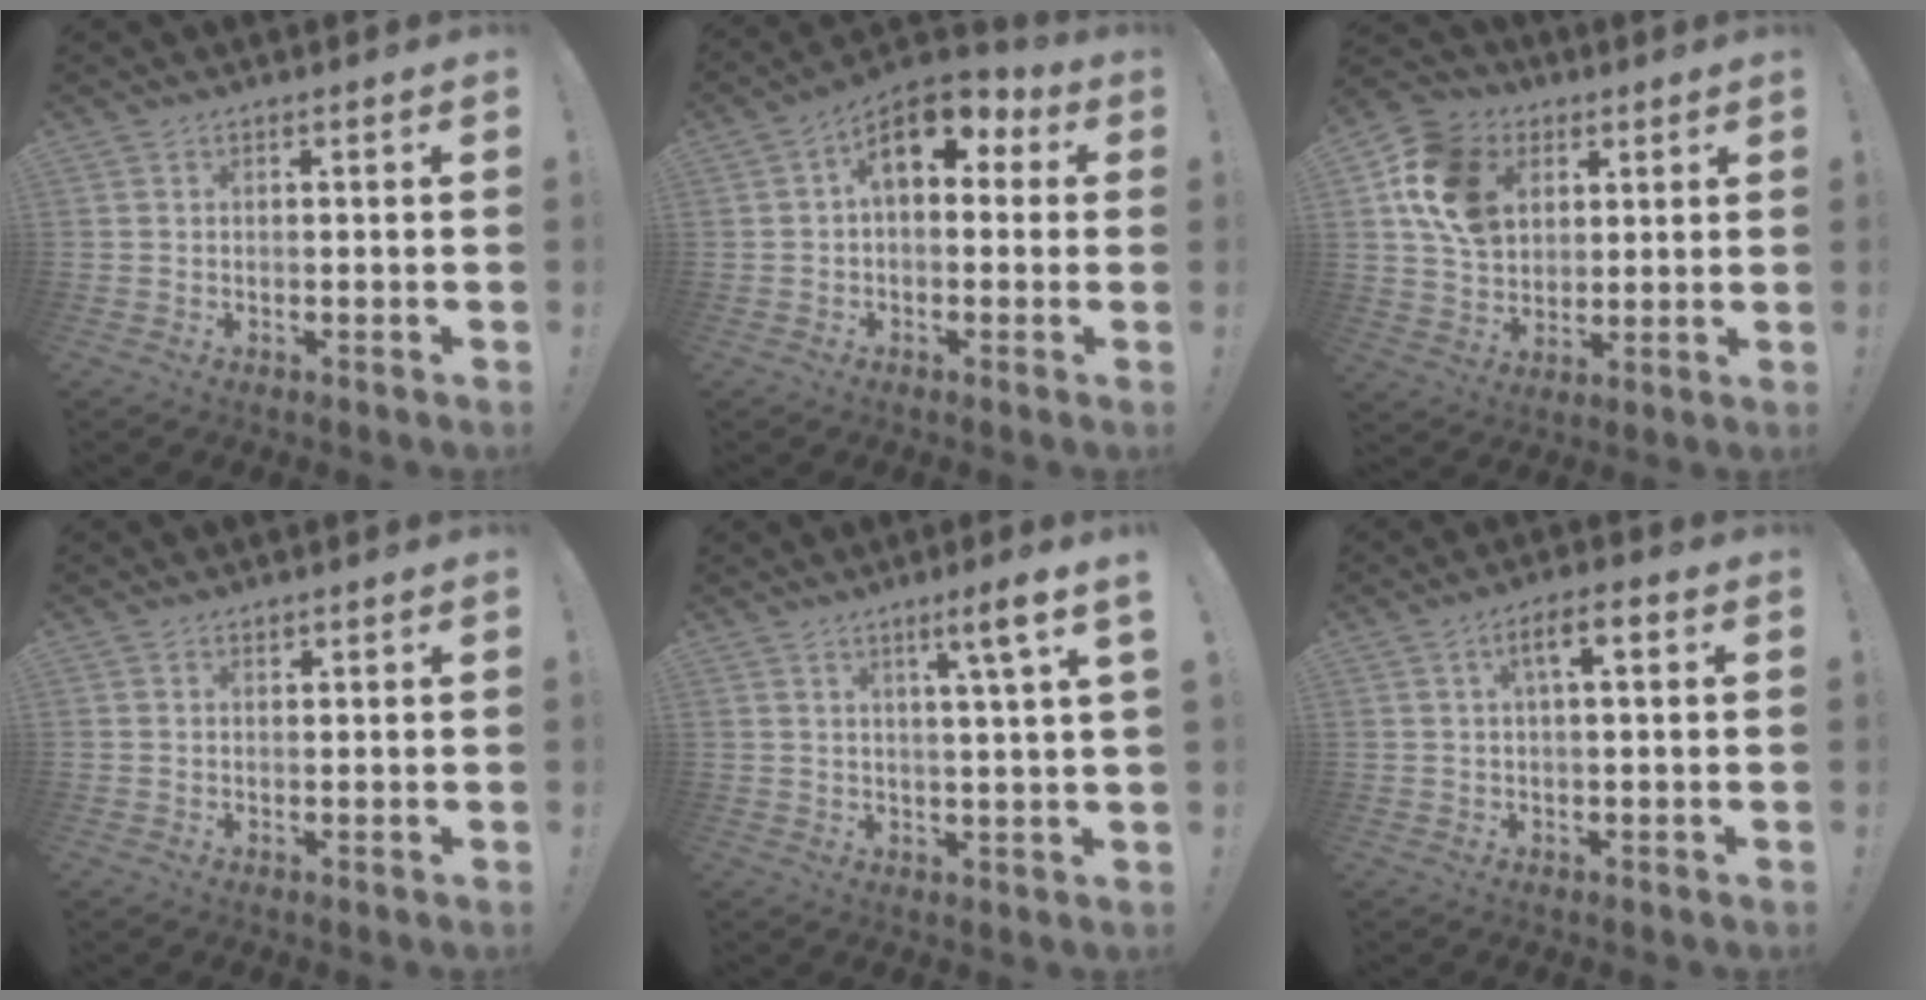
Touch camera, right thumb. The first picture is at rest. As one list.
[{"total": 11.5, "force": [4.3, 6.4, 8.6], "torque": [-0.121, -0.013, 0.080]}, {"total": 16.6, "force": [5.6, 12.7, 9.0], "torque": [-0.150, -0.013, 0.111]}, {"total": 0.9, "force": [0.7, 0.5, 0.1], "torque": [0.009, -0.005, 0.012]}, {"total": 6.9, "force": [2.9, -1.2, 6.1], "torque": [-0.085, -0.015, 0.036]}, {"total": 5.8, "force": [1.4, 1.6, 5.4], "torque": [-0.087, 0.003, 0.016]}]